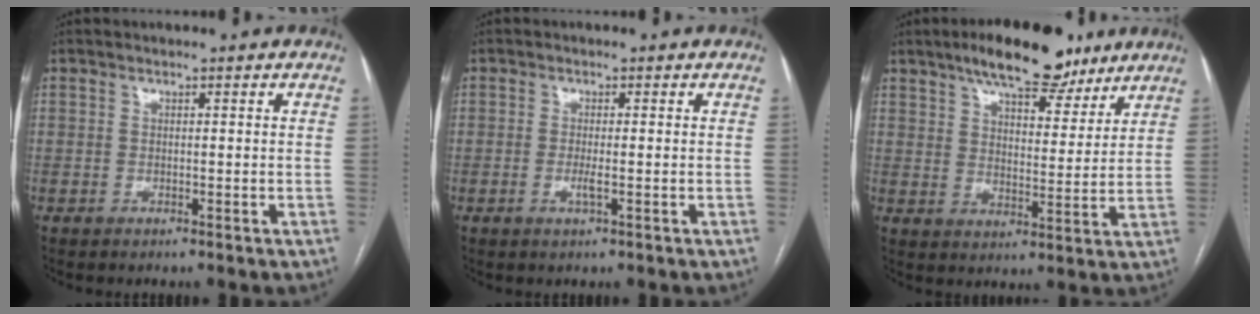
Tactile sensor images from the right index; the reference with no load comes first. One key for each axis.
{"total": 1.9, "fx": -0.6, "fy": 0.1, "fz": 1.8, "tx": -0.036, "ty": -0.004, "tz": -0.011}
{"total": 13.8, "fx": 10.2, "fy": 4.9, "fz": 7.9, "tx": -0.112, "ty": 0.014, "tz": 0.157}